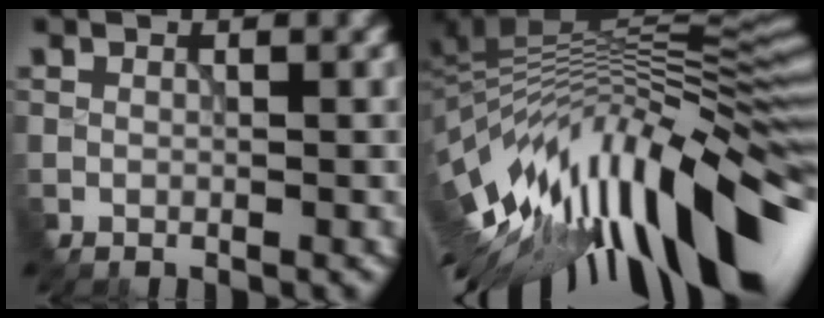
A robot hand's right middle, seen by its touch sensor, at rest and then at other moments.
{"total": 15.5, "force": [-4.5, 5.6, 13.8], "torque": [-0.203, 0.018, -0.084]}